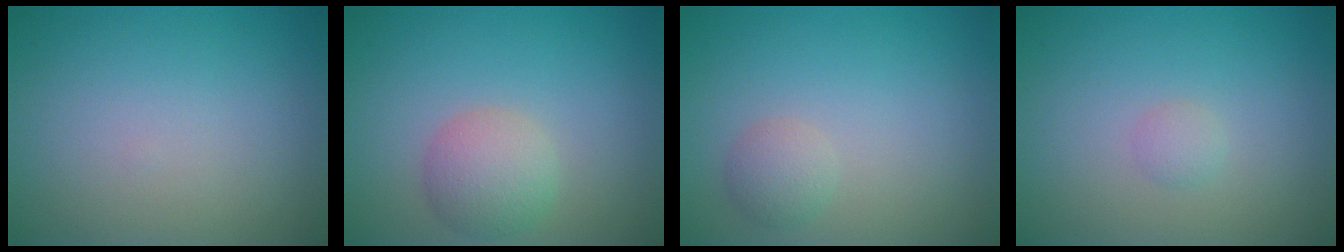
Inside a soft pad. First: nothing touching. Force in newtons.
{"total": 3.4, "press": 3.4, "slide": 0.3}
{"total": 1.6, "press": 1.6, "slide": 0.1}
{"total": 0.9, "press": 0.9, "slide": 0.0}